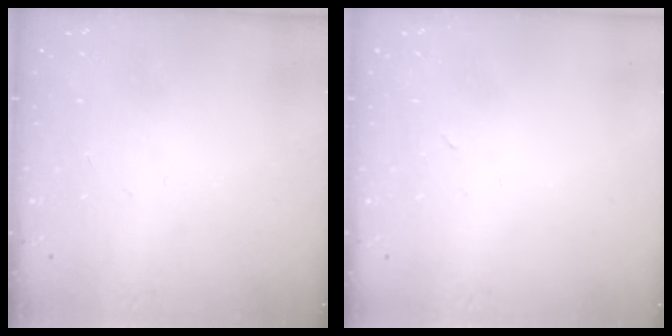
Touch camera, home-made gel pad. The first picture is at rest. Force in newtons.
{"total": 2.9, "press": 2.9, "slide": 0.7}